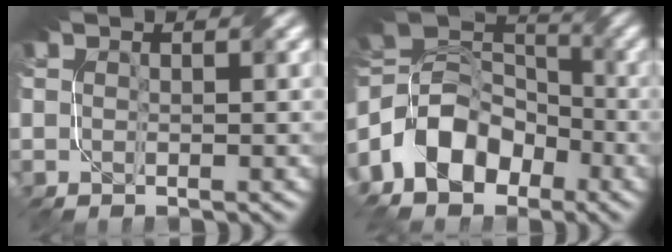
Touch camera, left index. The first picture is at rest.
{"total": 9.8, "force": [-4.8, 6.7, 5.3], "torque": [-0.103, -0.001, -0.107]}